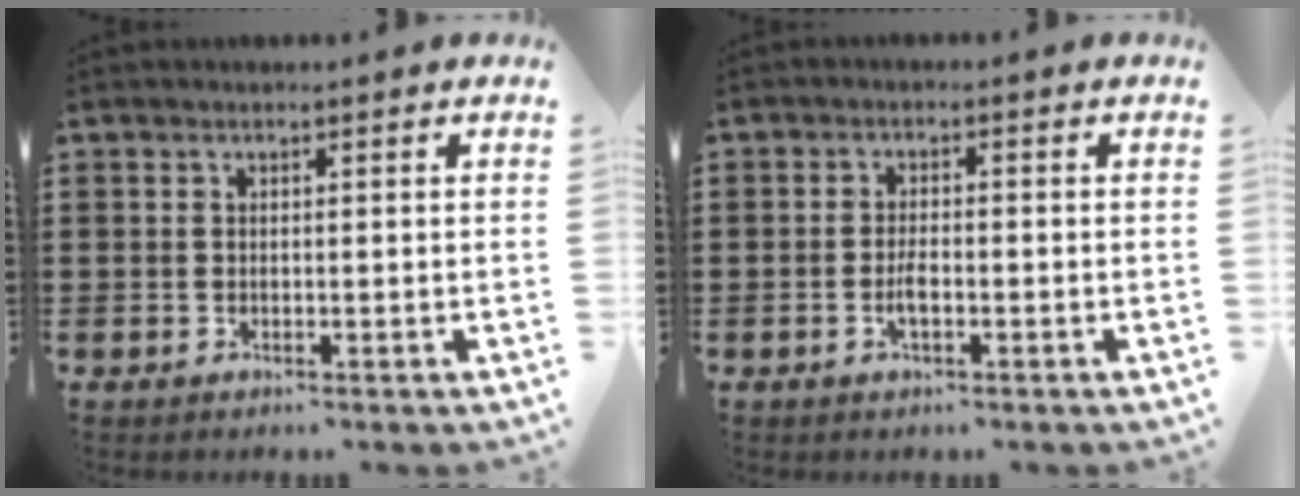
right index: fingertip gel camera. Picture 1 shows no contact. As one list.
[{"total": 2.6, "force": [-0.9, 0.9, 2.3], "torque": [-0.051, -0.002, -0.019]}]